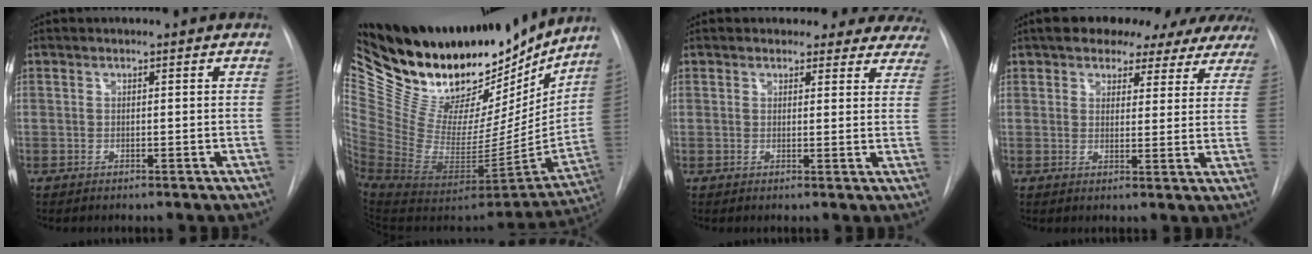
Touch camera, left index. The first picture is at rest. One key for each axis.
{"total": 32.8, "fx": 28.2, "fy": 11.4, "fz": 12.2, "tx": -0.230, "ty": -0.021, "tz": 0.441}
{"total": 11.5, "fx": 10.5, "fy": 4.7, "fz": 0.8, "tx": 0.038, "ty": -0.017, "tz": 0.089}
{"total": 16.3, "fx": 13.6, "fy": 6.8, "fz": 5.7, "tx": -0.072, "ty": 0.027, "tz": 0.154}